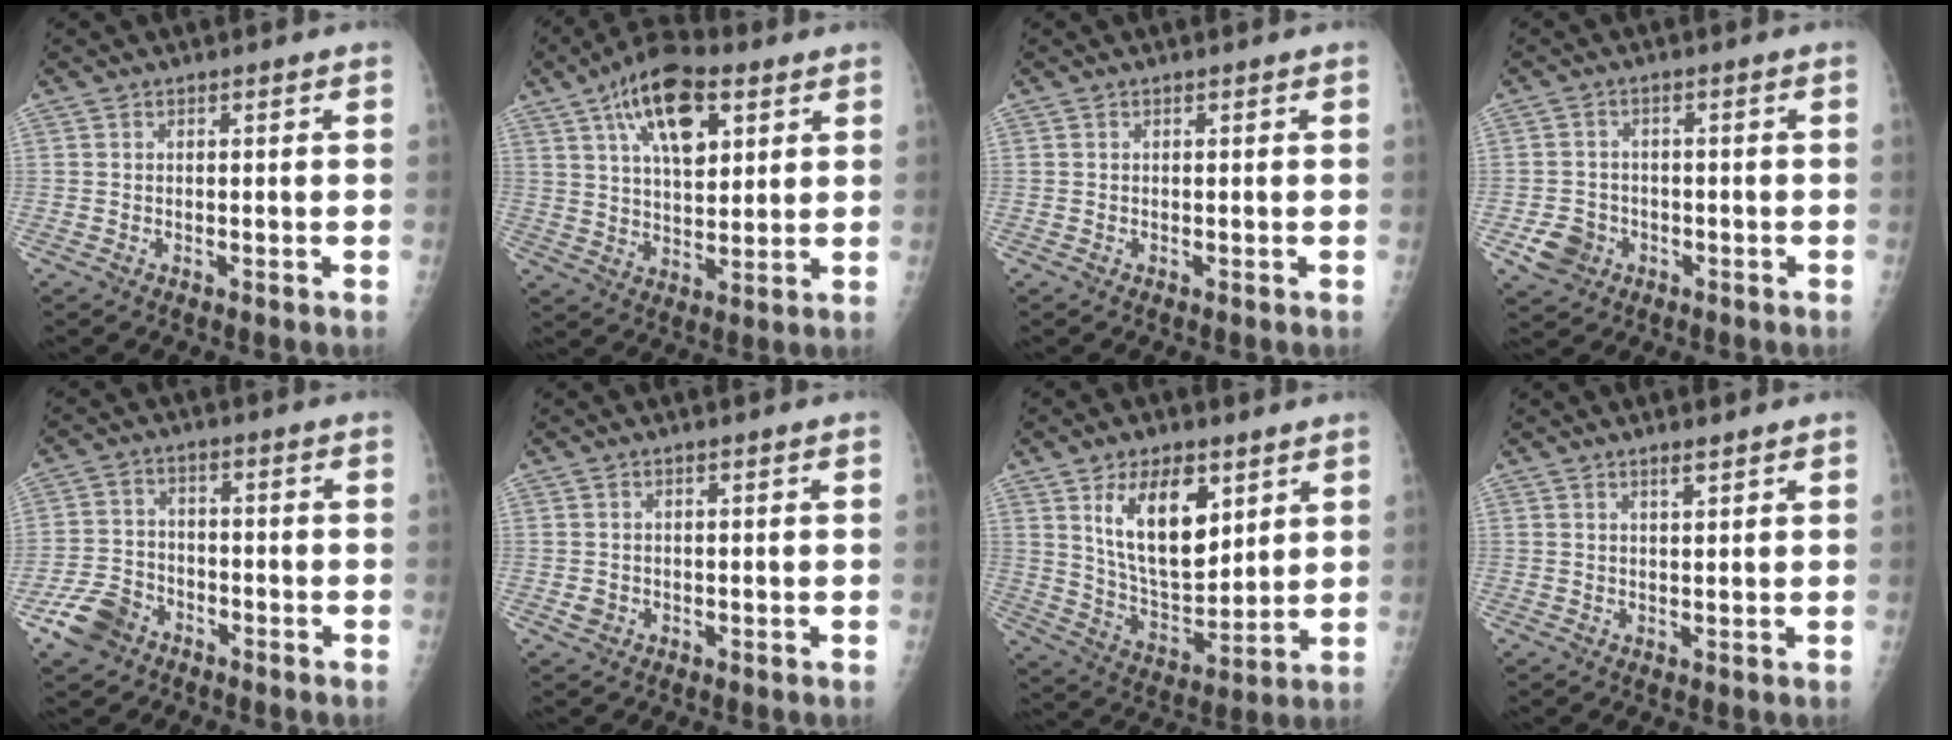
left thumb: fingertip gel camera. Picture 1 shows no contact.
{"total": 14.7, "force": [6.7, 7.1, 10.9], "torque": [-0.155, -0.010, 0.112]}
{"total": 0.0}
{"total": 5.1, "force": [-2.0, 4.3, 1.7], "torque": [-0.015, 0.012, -0.029]}
{"total": 7.4, "force": [-4.6, 5.1, 2.9], "torque": [-0.052, 0.021, -0.088]}
{"total": 1.4, "force": [0.0, 1.2, 0.7], "torque": [-0.006, 0.001, 0.006]}
{"total": 15.2, "force": [6.8, 7.8, 11.1], "torque": [-0.151, -0.043, 0.135]}
{"total": 1.8, "force": [1.4, 0.2, 1.2], "torque": [-0.016, -0.011, 0.025]}